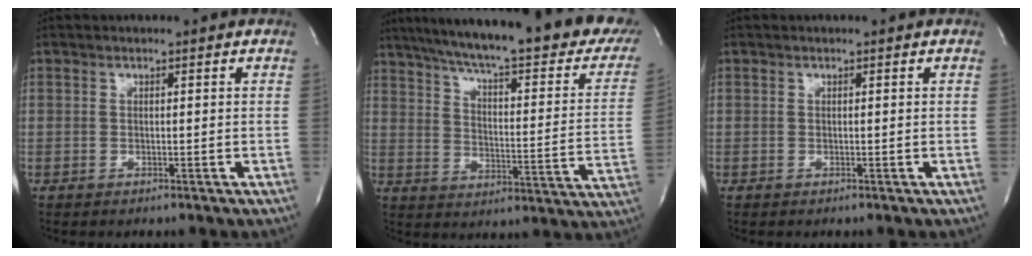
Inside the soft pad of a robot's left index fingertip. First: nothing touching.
{"total": 30.9, "force": [24.1, 5.5, 18.5], "torque": [-0.250, -0.036, 0.303]}
{"total": 0.0}